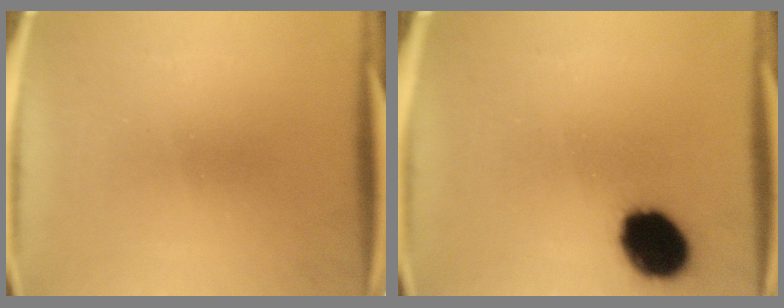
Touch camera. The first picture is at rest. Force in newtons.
{"total": 13.4}